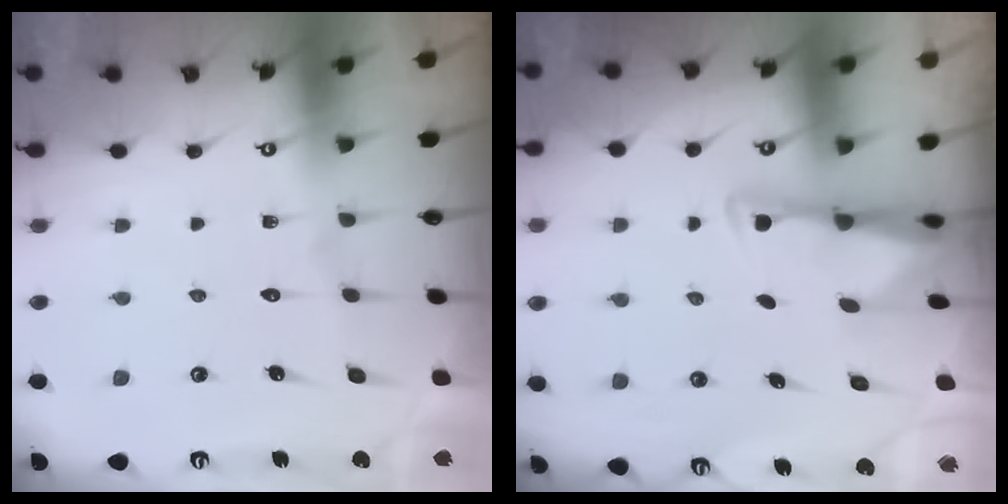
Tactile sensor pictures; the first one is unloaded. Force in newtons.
{"total": 3.0, "press": 2.9, "slide": 0.5}